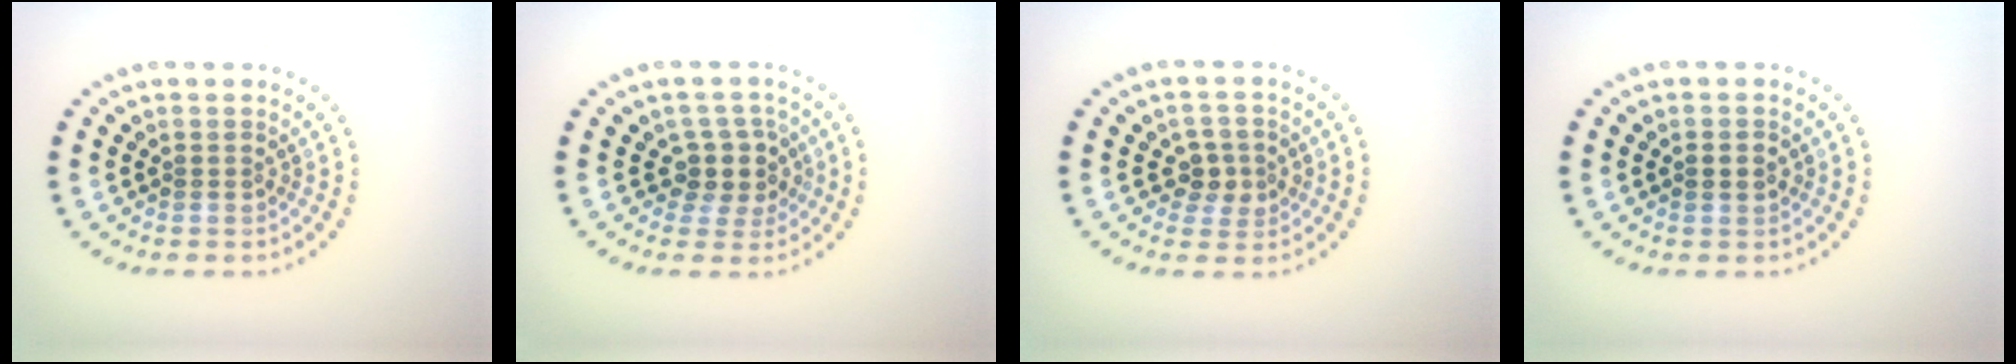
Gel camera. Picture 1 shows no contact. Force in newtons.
{"total": 2.7, "press": 2.3, "slide": 1.5}
{"total": 2.2, "press": 2.1, "slide": 0.7}
{"total": 1.7, "press": 1.7, "slide": 0.1}